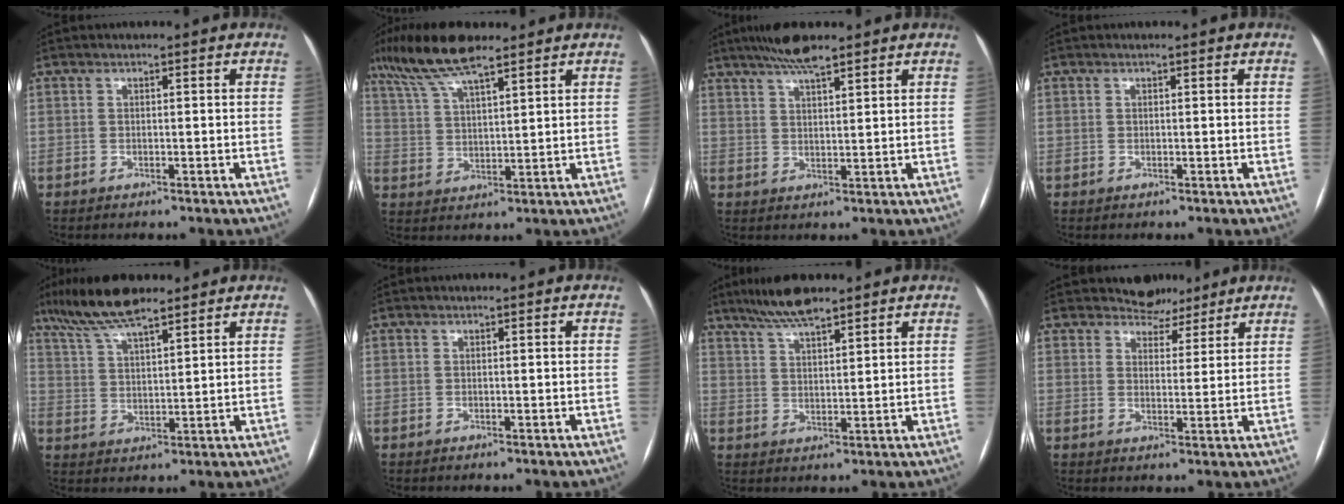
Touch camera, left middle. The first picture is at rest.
{"total": 11.0, "force": [8.4, 1.9, 6.9], "torque": [-0.144, 0.021, 0.158]}
{"total": 6.3, "force": [4.9, 0.8, 3.8], "torque": [-0.071, 0.014, 0.087]}
{"total": 0.9, "force": [0.2, 0.8, 0.0], "torque": [0.011, 0.003, 0.001]}
{"total": 9.5, "force": [7.6, 1.6, 5.5], "torque": [-0.113, 0.018, 0.144]}
{"total": 0.0}
{"total": 6.9, "force": [5.7, 1.0, 3.8], "torque": [-0.079, 0.012, 0.106]}
{"total": 4.6, "force": [4.0, 2.3, -0.1], "torque": [0.004, 0.000, 0.055]}